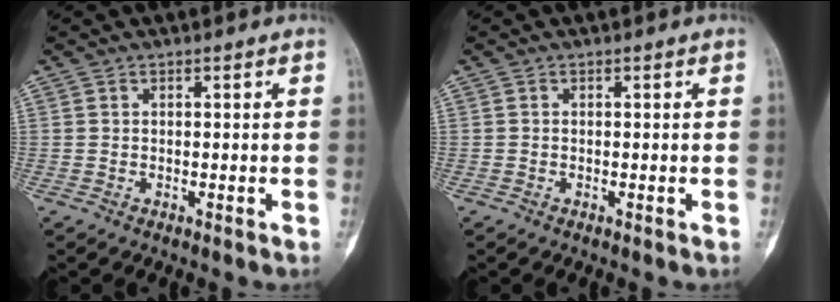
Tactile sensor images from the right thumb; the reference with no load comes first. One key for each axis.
{"total": 0.0}